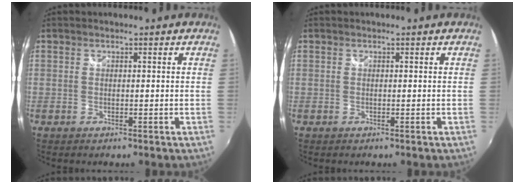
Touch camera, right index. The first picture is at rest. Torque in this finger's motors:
{"motor_torque": [-0.14, 0.10, -0.03, 0.00]}